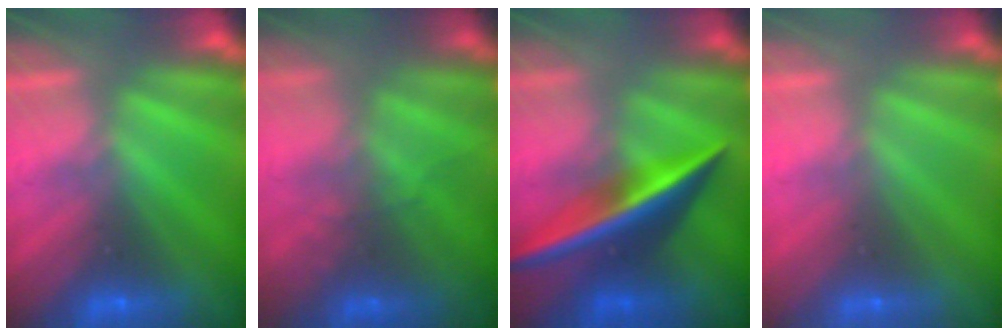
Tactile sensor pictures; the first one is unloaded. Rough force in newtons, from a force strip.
{"total": 8.6}
{"total": 2.7}
{"total": 2.8}